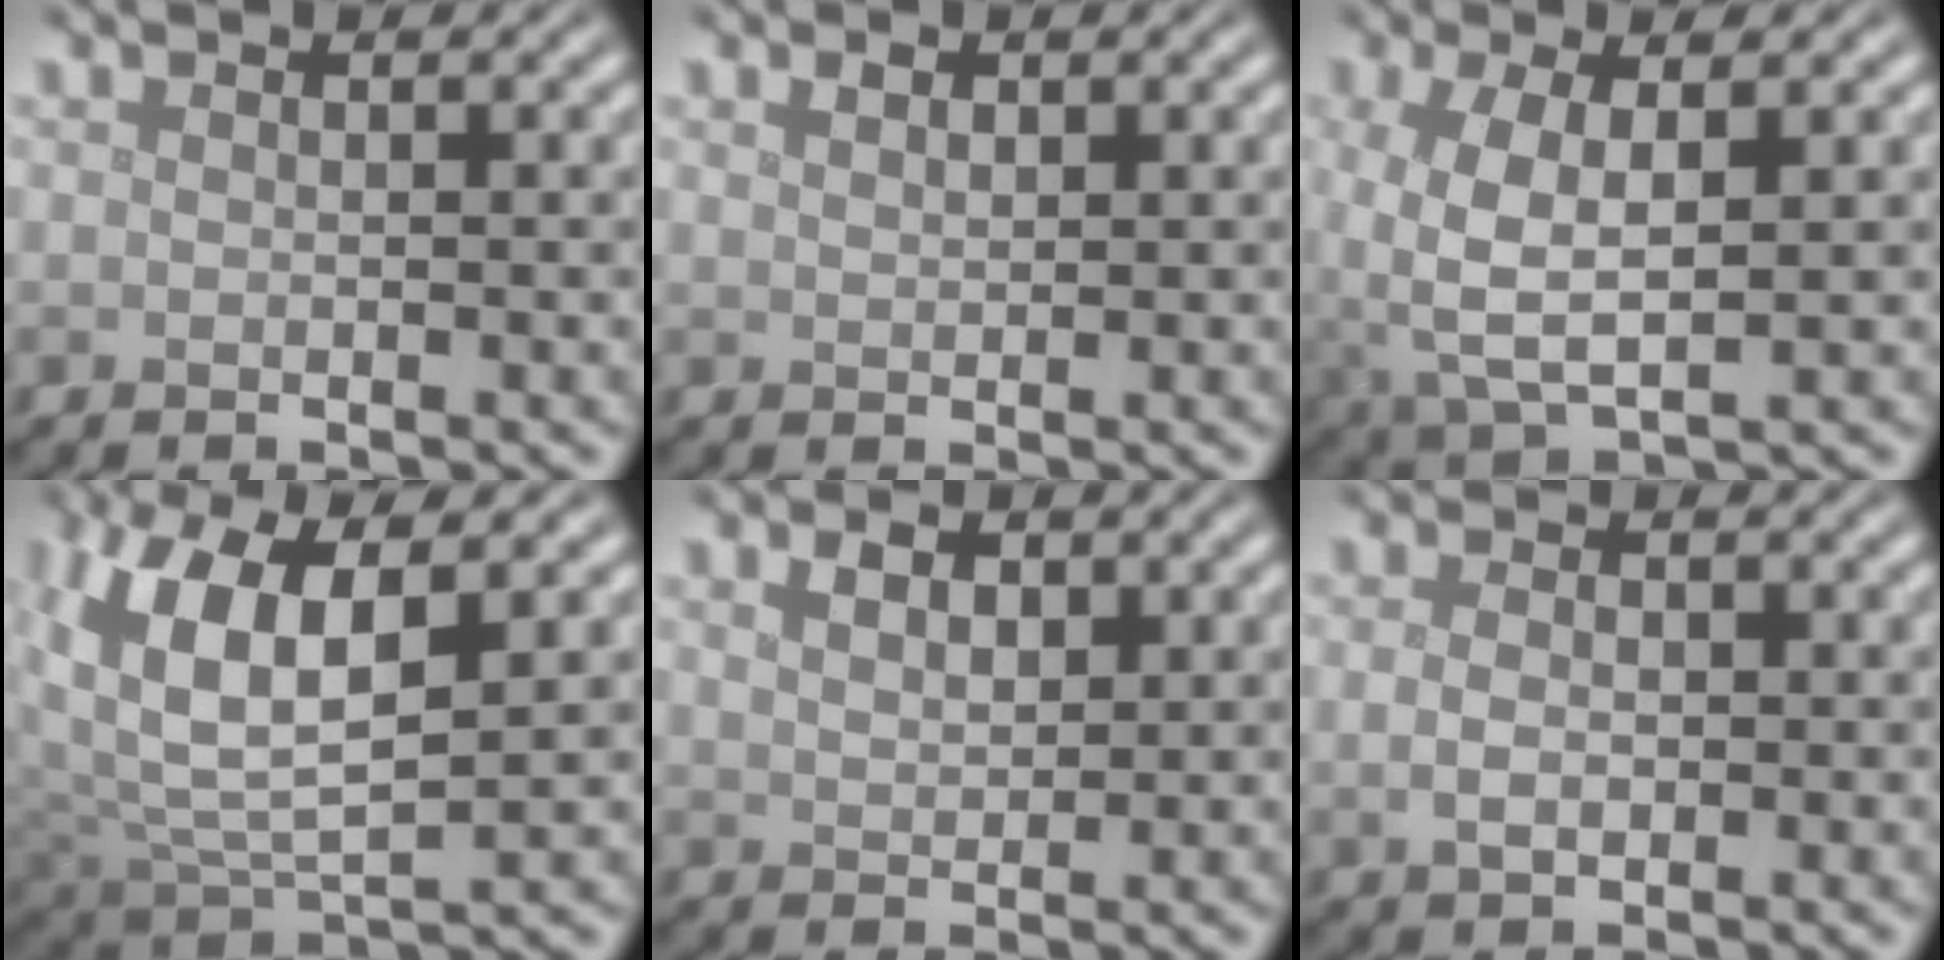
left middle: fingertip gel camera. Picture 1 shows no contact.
{"total": 1.0, "force": [0.7, 0.6, 0.5], "torque": [-0.011, 0.001, 0.015]}
{"total": 5.0, "force": [0.3, 2.2, 4.5], "torque": [-0.109, 0.000, 0.009]}
{"total": 8.5, "force": [2.4, 3.6, 7.3], "torque": [-0.162, 0.004, 0.041]}
{"total": 2.0, "force": [1.1, 1.2, 1.2], "torque": [-0.023, 0.002, 0.022]}
{"total": 1.8, "force": [-0.1, 1.2, 1.3], "torque": [-0.029, -0.002, -0.001]}